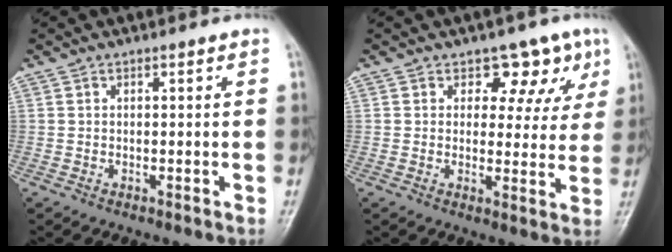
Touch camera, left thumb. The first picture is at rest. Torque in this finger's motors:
{"motor_torque": [0.11, 0.20, -0.02, 0.23, 0.09]}